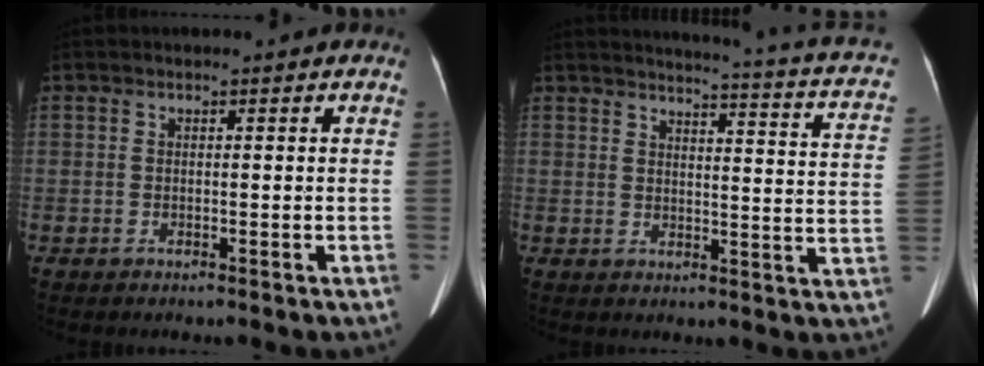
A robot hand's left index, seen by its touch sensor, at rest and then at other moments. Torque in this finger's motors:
{"motor_torque": [-0.57, -1.03, -0.03, 0.03]}